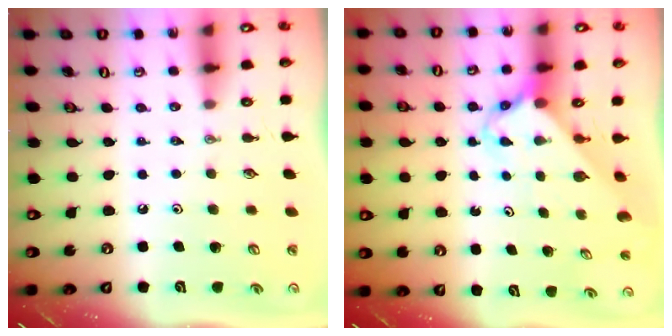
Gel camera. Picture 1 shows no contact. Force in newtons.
{"total": 2.7, "press": 2.7, "slide": 0.2}